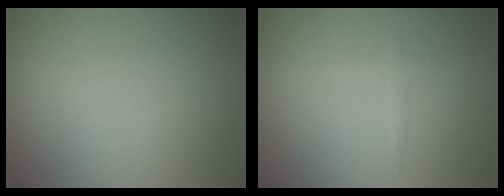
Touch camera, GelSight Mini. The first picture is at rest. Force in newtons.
{"total": 0.6, "press": 0.6, "slide": 0.0}